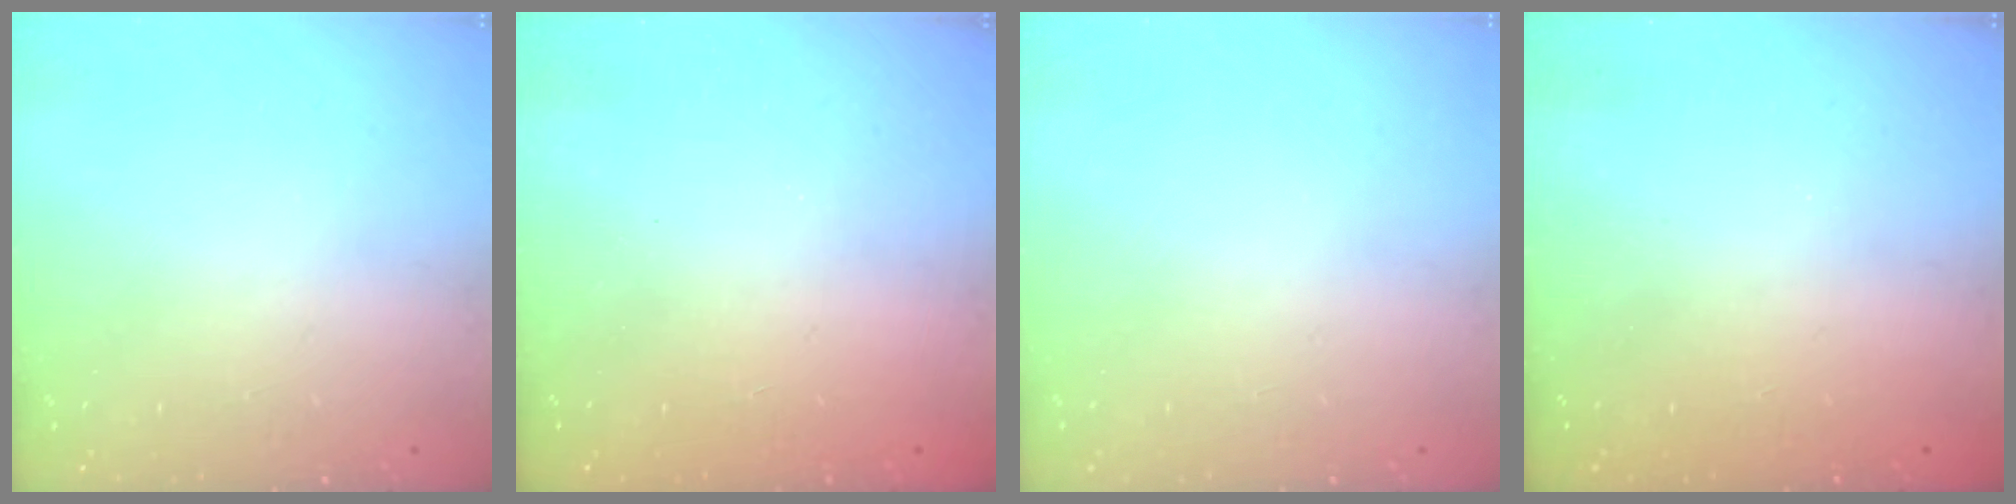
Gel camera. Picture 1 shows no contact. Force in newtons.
{"total": 2.5, "press": 2.4, "slide": 0.8}
{"total": 0.0}
{"total": 2.3, "press": 2.2, "slide": 0.8}